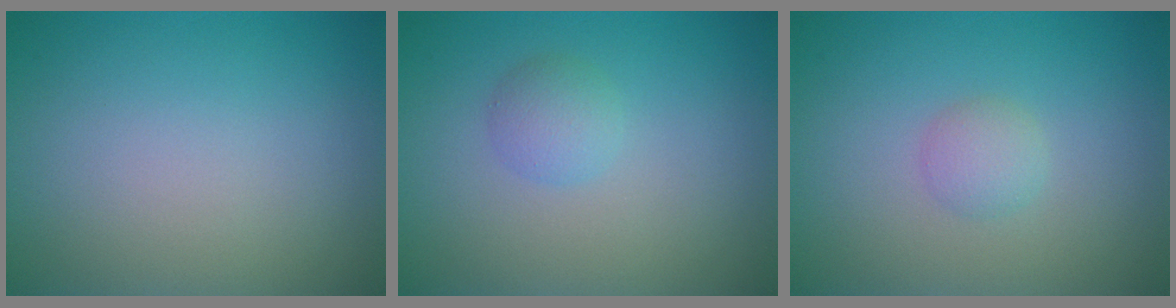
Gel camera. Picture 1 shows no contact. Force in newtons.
{"total": 1.7, "press": 1.7, "slide": 0.0}
{"total": 1.4, "press": 1.4, "slide": 0.0}